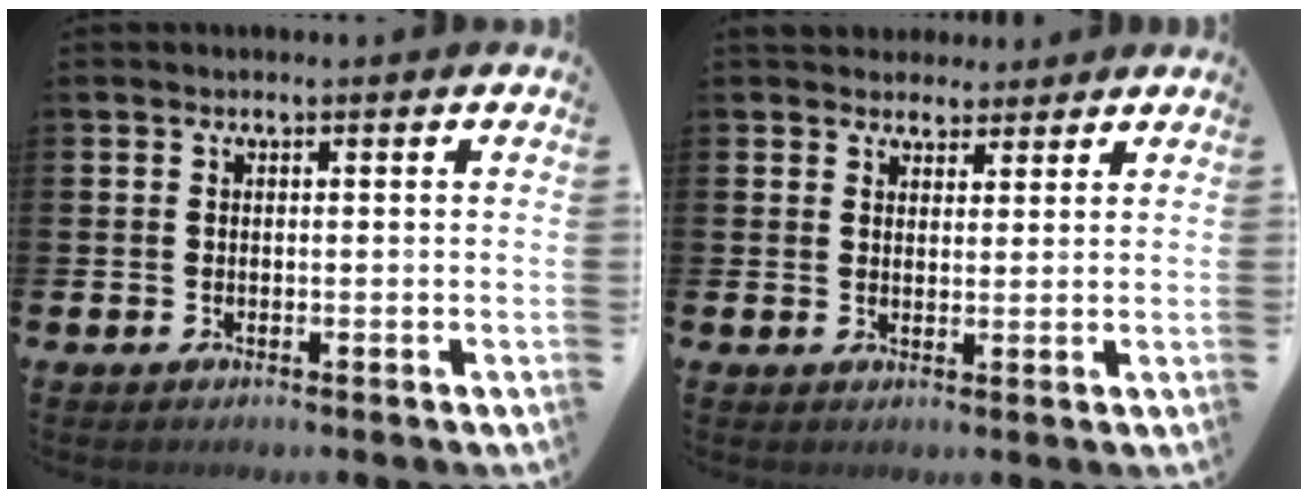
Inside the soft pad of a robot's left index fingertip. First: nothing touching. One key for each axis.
{"total": 3.5, "fx": 3.1, "fy": 1.5, "fz": -0.2, "tx": 0.002, "ty": -0.011, "tz": 0.056}